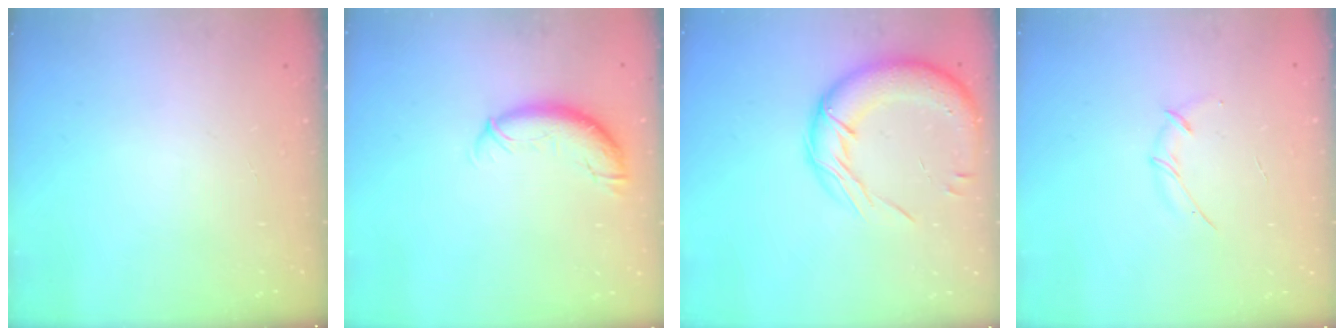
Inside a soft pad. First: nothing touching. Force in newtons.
{"total": 9.8, "press": 9.6, "slide": 1.9}
{"total": 16.7, "press": 16.4, "slide": 3.1}
{"total": 3.8, "press": 3.7, "slide": 0.9}